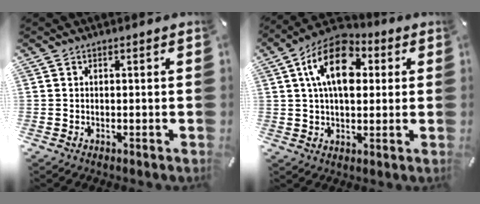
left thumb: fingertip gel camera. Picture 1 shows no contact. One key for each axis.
{"total": 14.3, "fx": 3.4, "fy": 8.9, "fz": 10.7, "tx": -0.179, "ty": 0.008, "tz": 0.057}